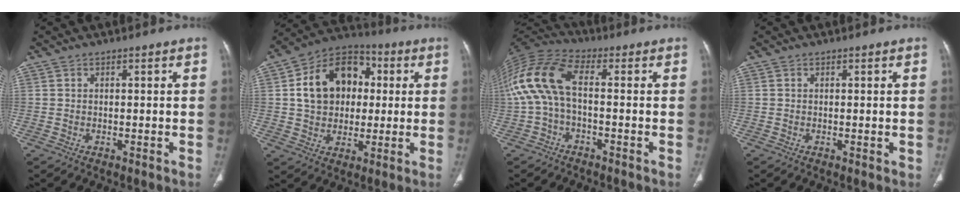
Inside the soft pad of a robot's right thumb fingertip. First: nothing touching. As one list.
[{"total": 16.3, "force": [2.5, 12.5, 10.0], "torque": [-0.135, 0.019, 0.036]}, {"total": 12.0, "force": [-0.7, 5.5, 10.6], "torque": [-0.237, 0.039, -0.023]}, {"total": 0.5, "force": [0.0, 0.2, 0.5], "torque": [-0.011, -0.004, 0.001]}]